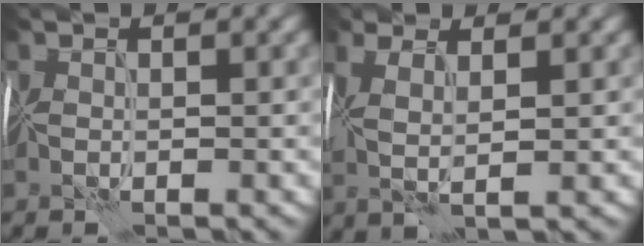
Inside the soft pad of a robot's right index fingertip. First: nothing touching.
{"total": 4.5, "force": [1.2, 1.4, 4.1], "torque": [-0.096, 0.003, 0.023]}